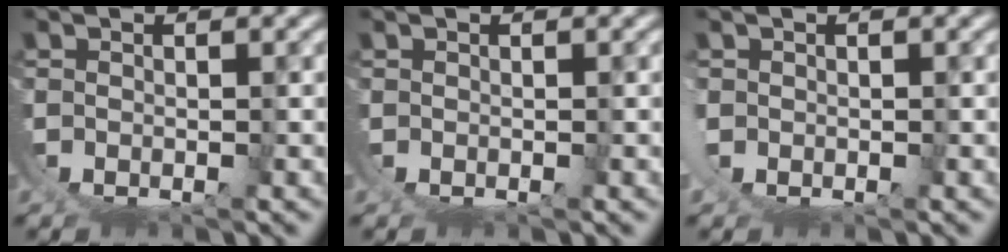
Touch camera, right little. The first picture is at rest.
{"total": 0.0}
{"total": 0.7, "force": [0.3, 0.3, 0.5], "torque": [-0.023, -0.006, 0.011]}